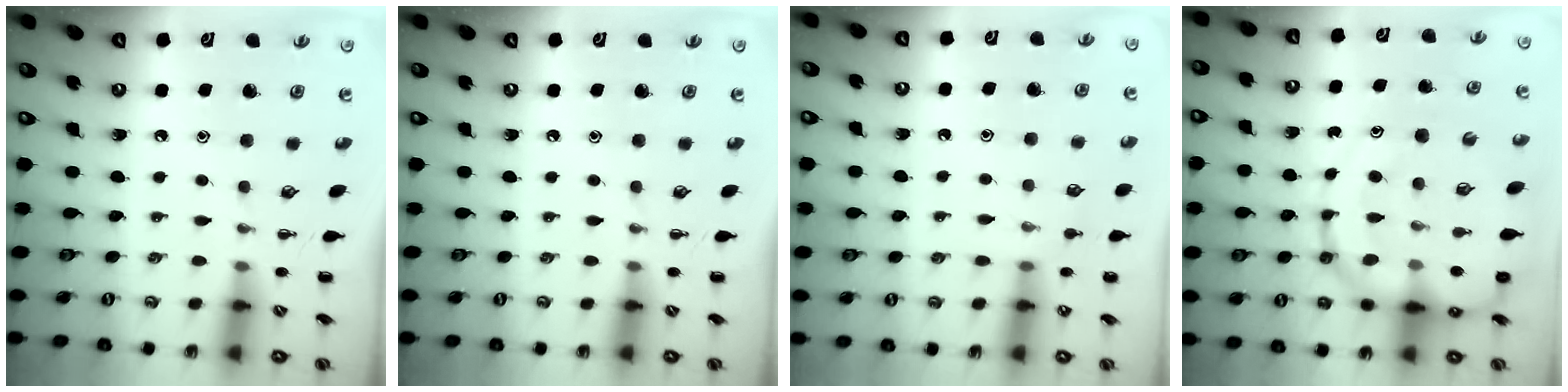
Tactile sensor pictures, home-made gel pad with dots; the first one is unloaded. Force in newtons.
{"total": 0.0}
{"total": 4.9, "press": 4.8, "slide": 1.2}
{"total": 20.8, "press": 20.4, "slide": 4.1}